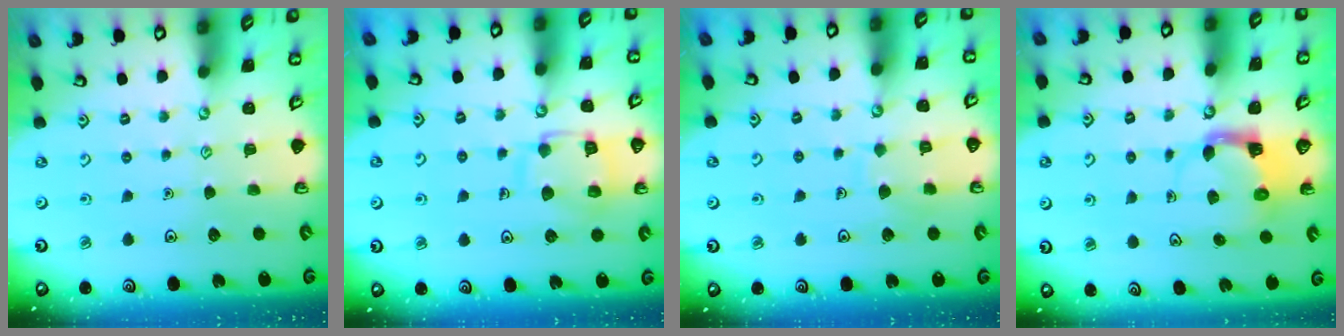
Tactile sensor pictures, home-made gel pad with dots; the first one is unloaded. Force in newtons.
{"total": 12.6, "press": 12.5, "slide": 1.3}
{"total": 6.2, "press": 6.2, "slide": 0.6}
{"total": 3.8, "press": 3.7, "slide": 0.6}